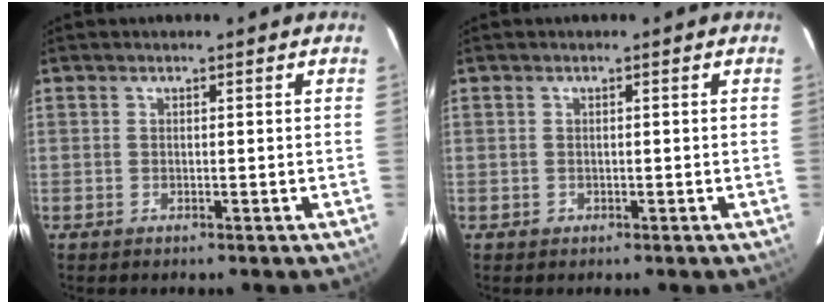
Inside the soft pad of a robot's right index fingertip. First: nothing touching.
{"total": 0.8, "force": [-0.3, 0.7, 0.0], "torque": [0.002, 0.000, -0.002]}